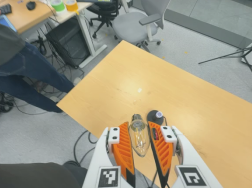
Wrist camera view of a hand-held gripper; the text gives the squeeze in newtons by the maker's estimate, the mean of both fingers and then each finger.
{"total": 11.6, "left": 11.9, "right": 11.4}